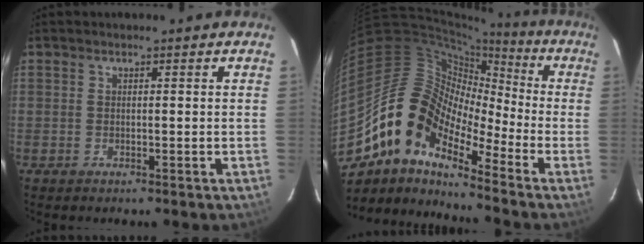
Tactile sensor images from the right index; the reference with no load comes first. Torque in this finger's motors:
{"motor_torque": [0.67, -0.59, 0.85, 0.11]}